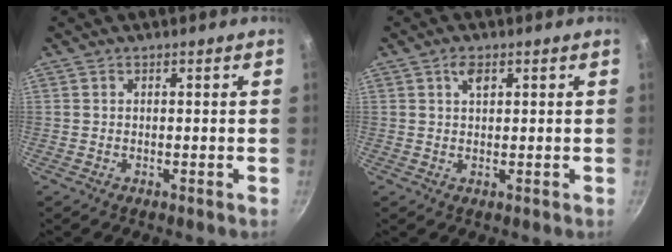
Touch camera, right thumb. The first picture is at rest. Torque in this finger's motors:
{"motor_torque": [-0.49, 0.60, -0.04, 0.35, 0.17]}